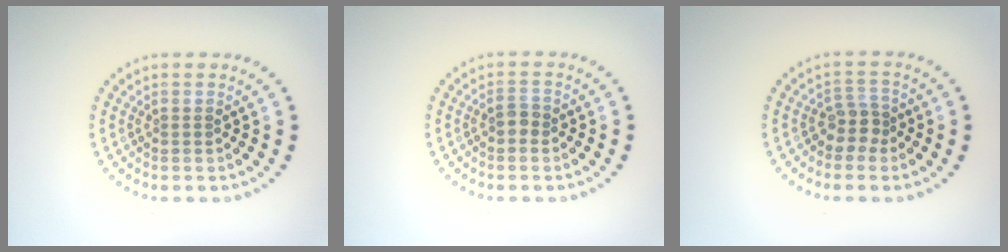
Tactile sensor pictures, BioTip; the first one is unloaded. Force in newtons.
{"total": 1.2, "press": 1.2, "slide": 0.3}
{"total": 2.2, "press": 1.7, "slide": 1.4}